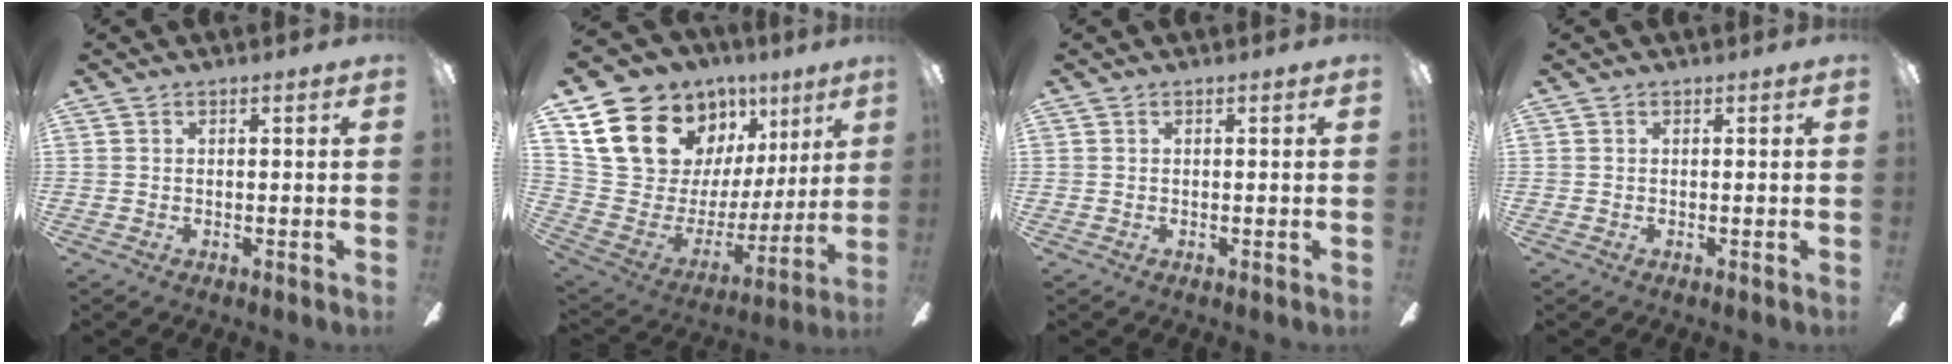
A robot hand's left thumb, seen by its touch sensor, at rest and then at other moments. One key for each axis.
{"total": 19.3, "fx": 10.9, "fy": 13.7, "fz": 8.0, "tx": -0.153, "ty": -0.060, "tz": 0.230}
{"total": 0.0}
{"total": 0.0}